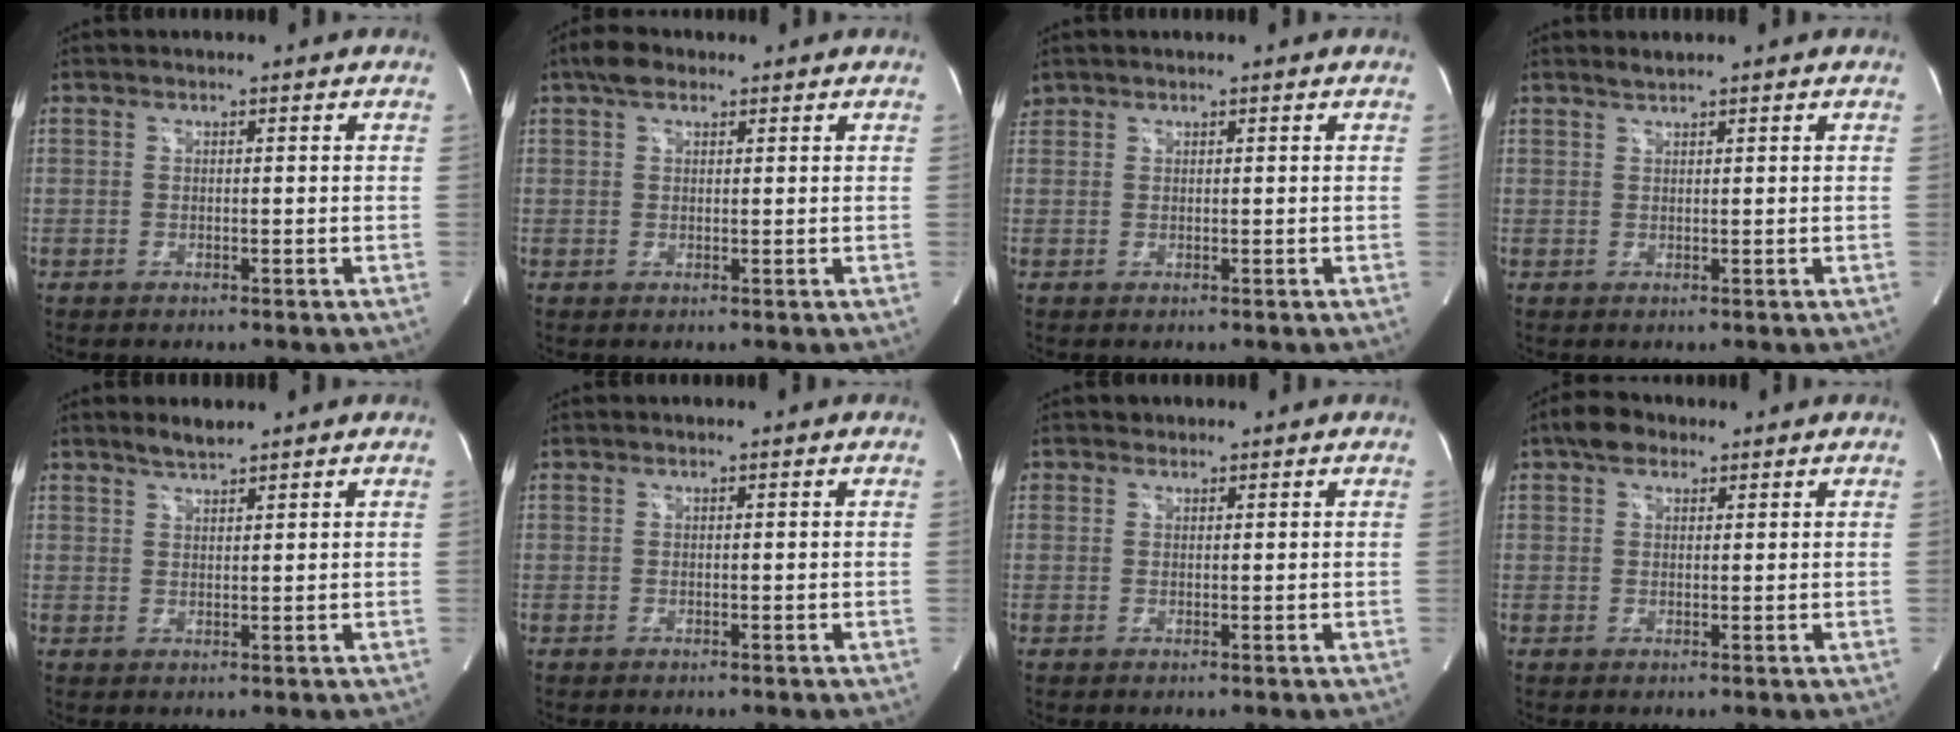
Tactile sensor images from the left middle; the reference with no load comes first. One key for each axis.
{"total": 3.0, "fx": 2.1, "fy": 1.5, "fz": 1.7, "tx": -0.038, "ty": 0.018, "tz": 0.036}
{"total": 1.4, "fx": 1.1, "fy": 0.9, "fz": 0.0, "tx": -0.002, "ty": 0.017, "tz": 0.022}
{"total": 1.0, "fx": 1.0, "fy": -0.2, "fz": 0.2, "tx": -0.007, "ty": 0.003, "tz": 0.023}
{"total": 2.6, "fx": 2.4, "fy": 0.2, "fz": 1.1, "tx": -0.027, "ty": 0.004, "tz": 0.045}
{"total": 0.0}
{"total": 0.9, "fx": 0.7, "fy": 0.6, "fz": 0.0, "tx": 0.003, "ty": 0.000, "tz": 0.009}
{"total": 3.4, "fx": 2.2, "fy": 2.0, "fz": 1.6, "tx": -0.034, "ty": 0.017, "tz": 0.038}